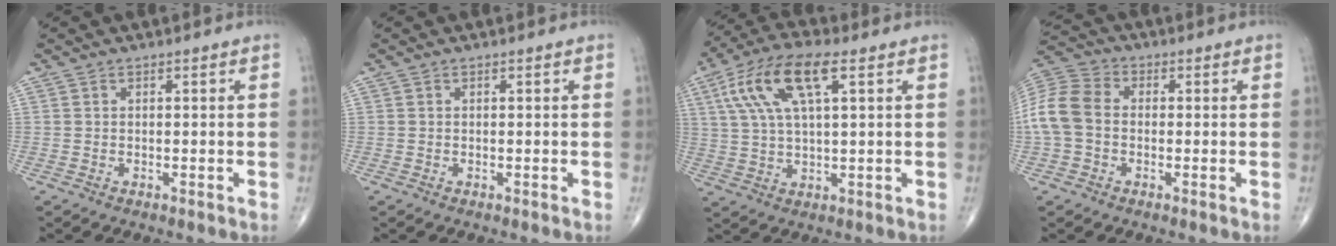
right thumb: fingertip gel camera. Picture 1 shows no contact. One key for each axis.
{"total": 0.0}
{"total": 13.3, "fx": 4.9, "fy": 4.8, "fz": 11.4, "tx": -0.235, "ty": 0.013, "tz": 0.089}
{"total": 10.0, "fx": -0.7, "fy": 7.5, "fz": 6.6, "tx": -0.138, "ty": 0.029, "tz": -0.025}